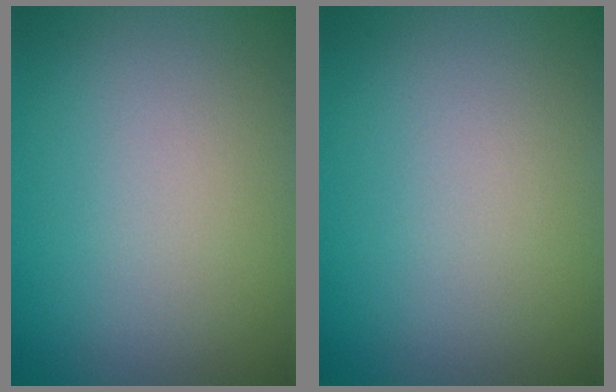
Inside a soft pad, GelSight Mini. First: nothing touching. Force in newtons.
{"total": 0.0}